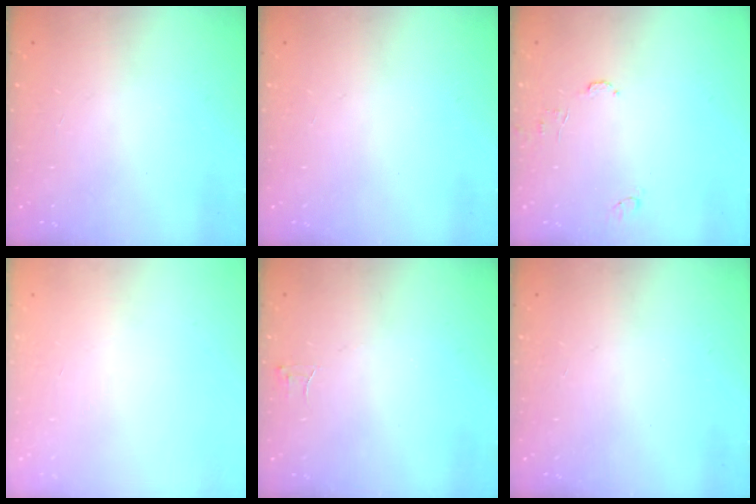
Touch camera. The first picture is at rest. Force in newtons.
{"total": 0.0}
{"total": 6.4, "press": 6.4, "slide": 0.6}
{"total": 0.0}
{"total": 2.8, "press": 2.8, "slide": 0.2}
{"total": 0.0}